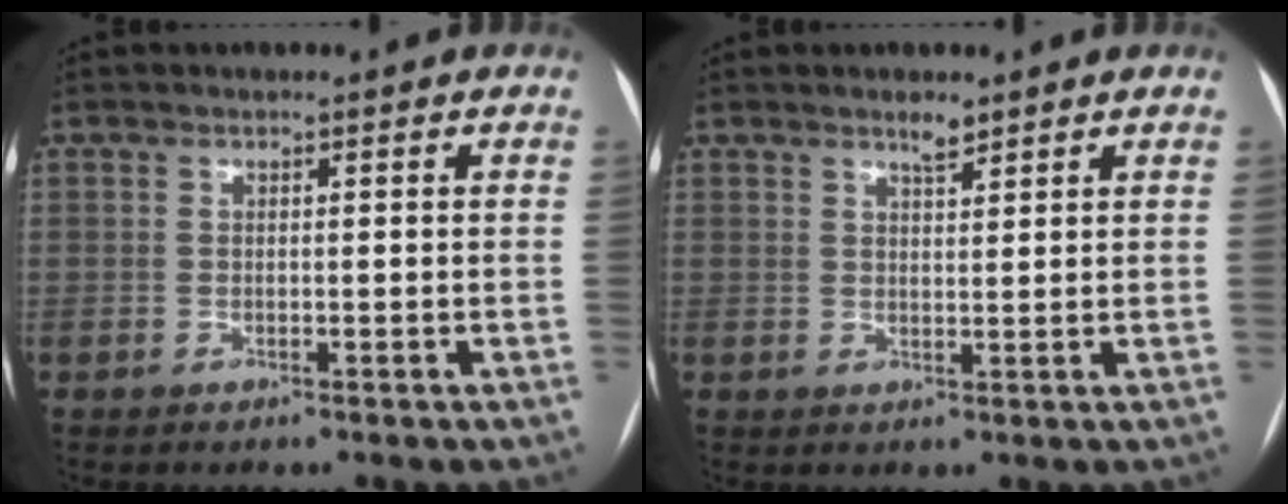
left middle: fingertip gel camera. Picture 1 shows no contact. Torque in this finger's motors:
{"motor_torque": [0.00, 0.00, 0.00, 0.00]}